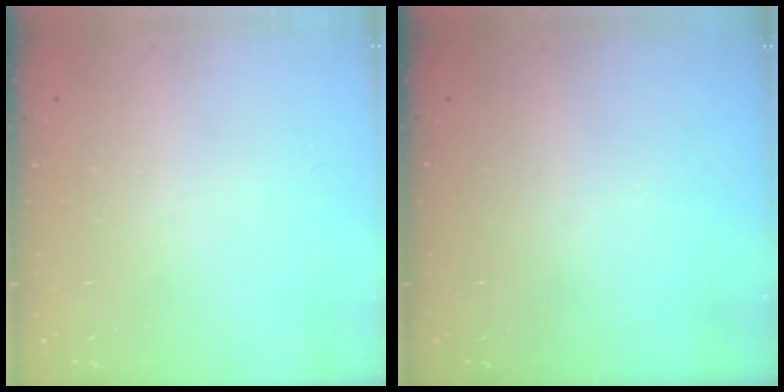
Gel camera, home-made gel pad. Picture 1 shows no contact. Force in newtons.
{"total": 0.0}